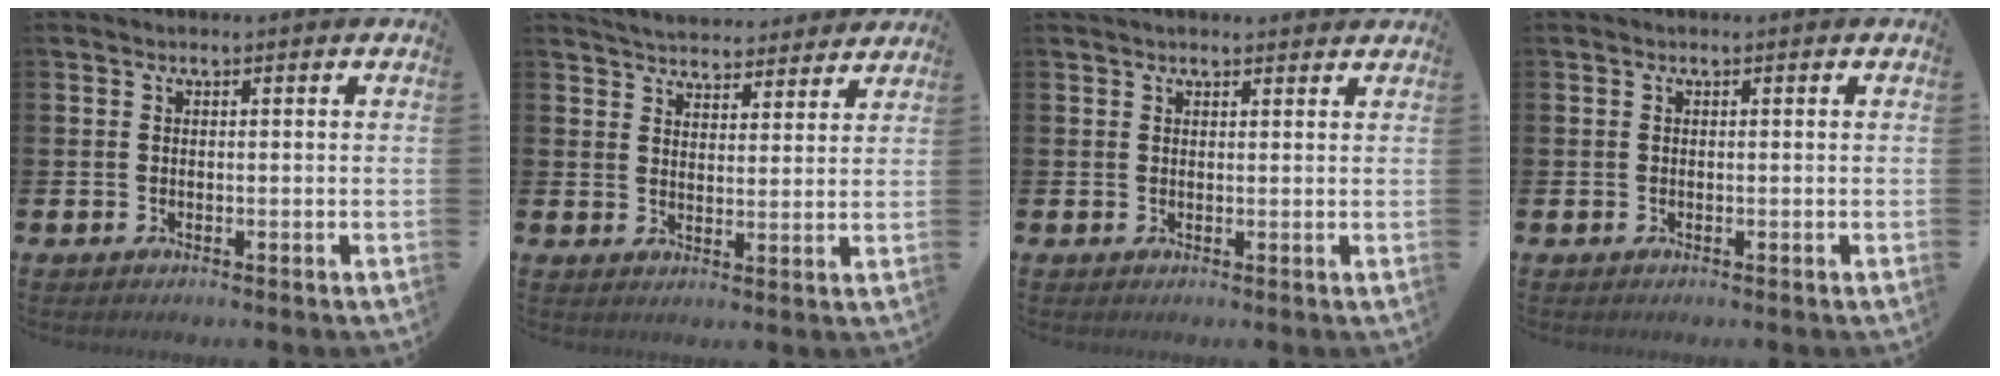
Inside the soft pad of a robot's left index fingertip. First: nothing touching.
{"total": 4.9, "force": [4.8, 0.9, 0.0], "torque": [-0.014, -0.030, 0.084]}
{"total": 1.6, "force": [1.5, 0.5, 0.4], "torque": [0.000, -0.002, 0.026]}
{"total": 0.0}